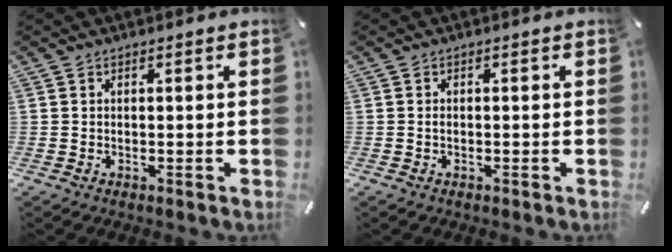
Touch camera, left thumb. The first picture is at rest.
{"total": 0.9, "force": [-0.3, 0.5, 0.7], "torque": [-0.015, 0.000, -0.007]}